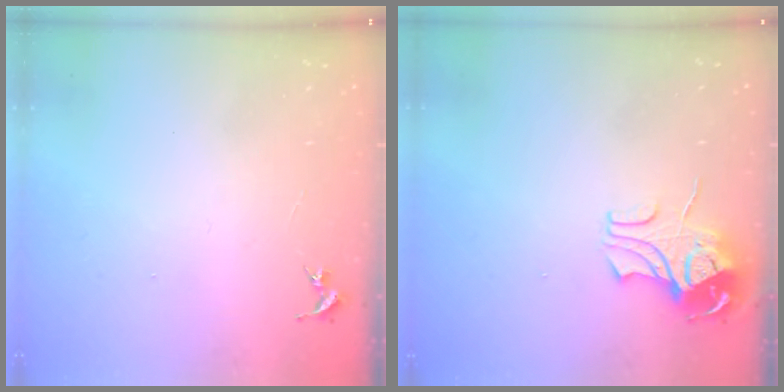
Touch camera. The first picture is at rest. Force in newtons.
{"total": 9.4, "press": 9.4, "slide": 1.1}